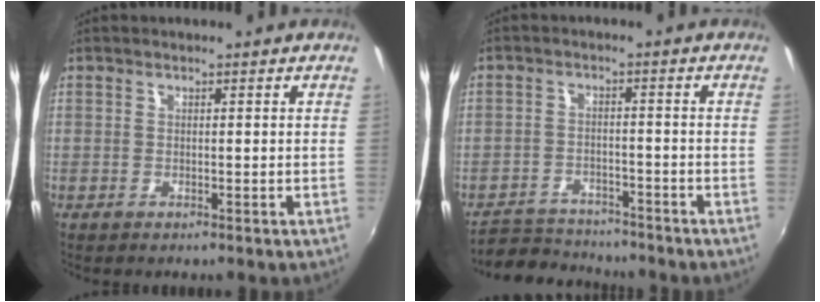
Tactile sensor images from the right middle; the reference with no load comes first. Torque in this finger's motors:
{"motor_torque": [0.43, -1.14, -0.18, -0.01]}